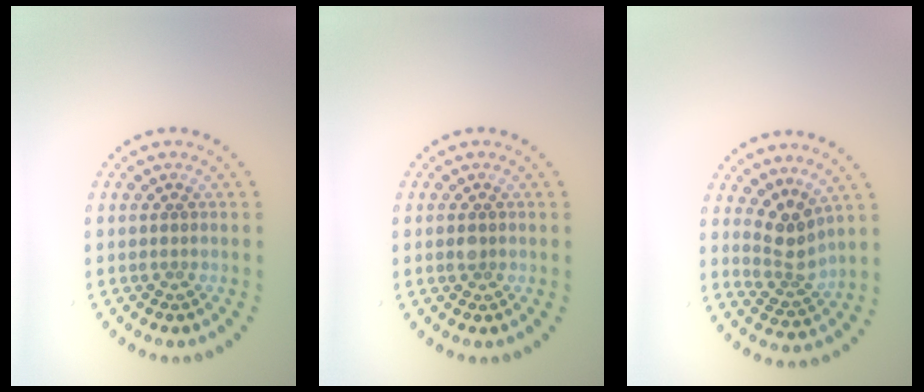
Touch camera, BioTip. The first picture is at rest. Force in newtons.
{"total": 1.0, "press": 1.0, "slide": 0.1}
{"total": 2.8, "press": 2.1, "slide": 1.8}